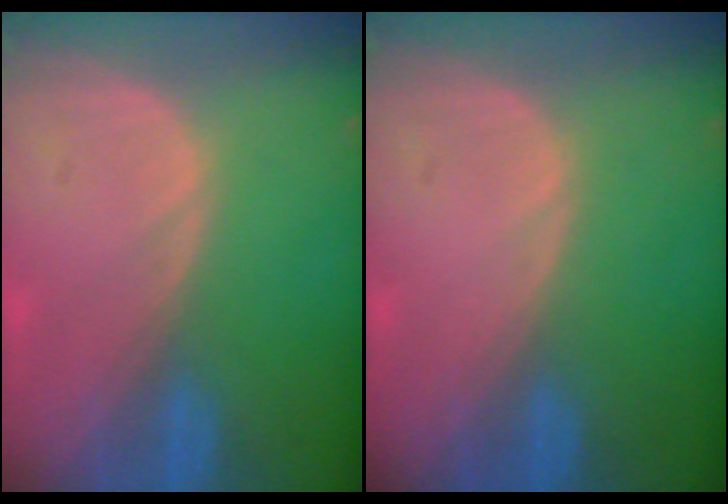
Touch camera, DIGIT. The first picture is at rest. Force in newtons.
{"total": 0.0}